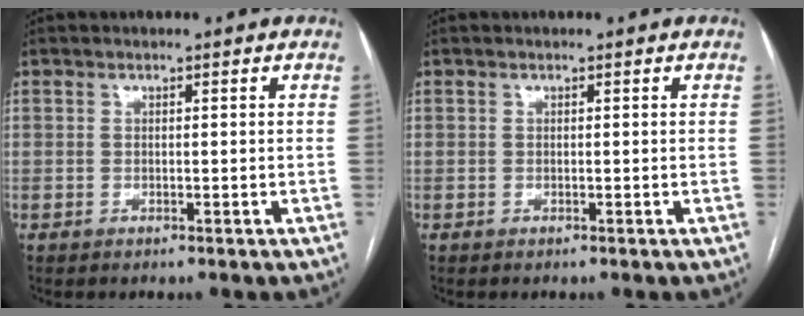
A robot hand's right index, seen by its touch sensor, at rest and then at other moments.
{"total": 0.0}